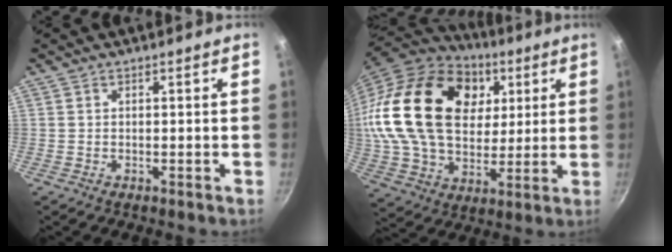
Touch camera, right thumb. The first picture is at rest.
{"total": 30.8, "force": [8.1, 20.9, 21.1], "torque": [-0.374, 0.001, 0.144]}